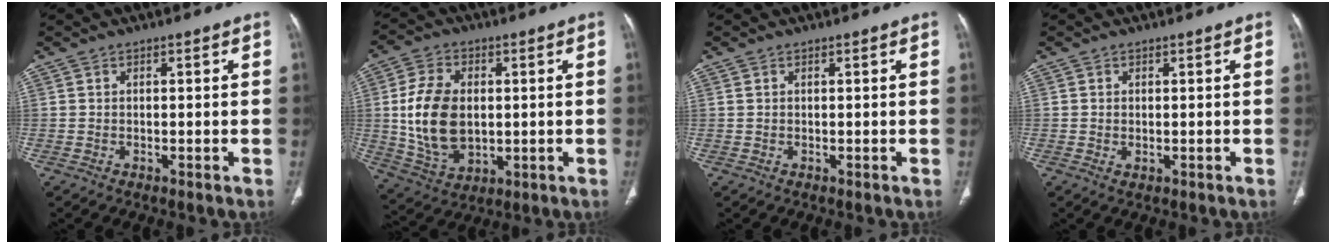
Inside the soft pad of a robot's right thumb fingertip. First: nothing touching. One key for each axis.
{"total": 14.6, "fx": 0.4, "fy": 9.5, "fz": 11.0, "tx": -0.200, "ty": -0.005, "tz": 0.021}
{"total": 0.0}
{"total": 1.0, "fx": -0.2, "fy": 0.7, "fz": 0.7, "tx": -0.014, "ty": 0.000, "tz": 0.001}